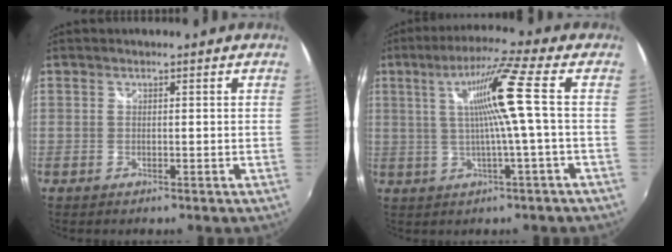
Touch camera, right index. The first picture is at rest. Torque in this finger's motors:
{"motor_torque": [0.74, -0.12, 0.37, 0.12]}